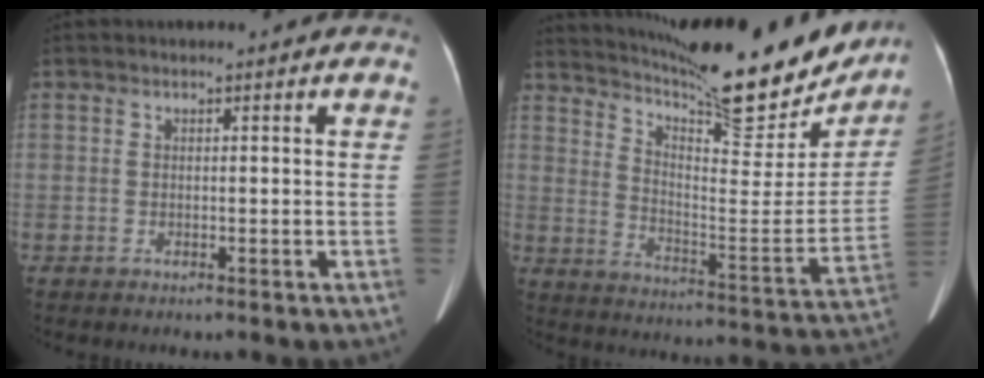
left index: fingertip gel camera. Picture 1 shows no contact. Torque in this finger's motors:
{"motor_torque": [0.85, -1.29, 0.11, 0.02]}